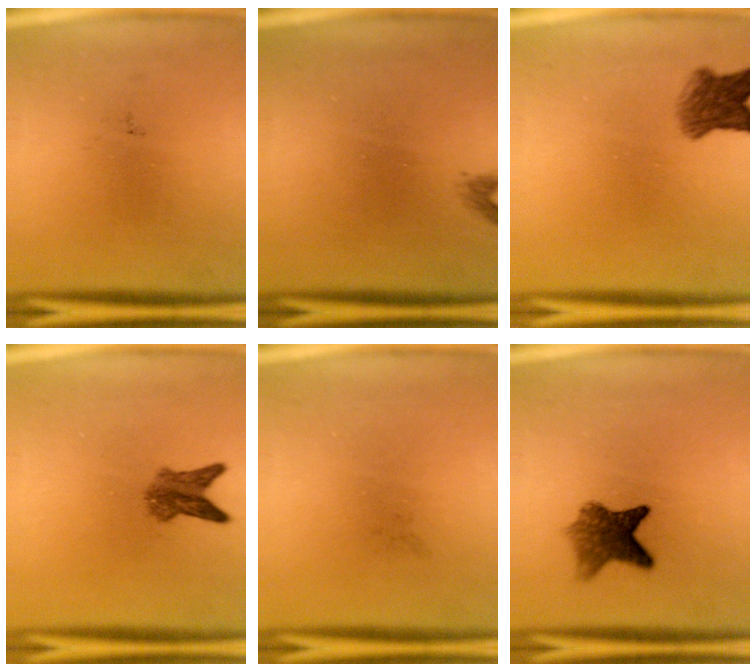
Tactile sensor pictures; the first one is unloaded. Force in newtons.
{"total": 0.9}
{"total": 4.8}
{"total": 4.0}
{"total": 0.0}
{"total": 6.2}